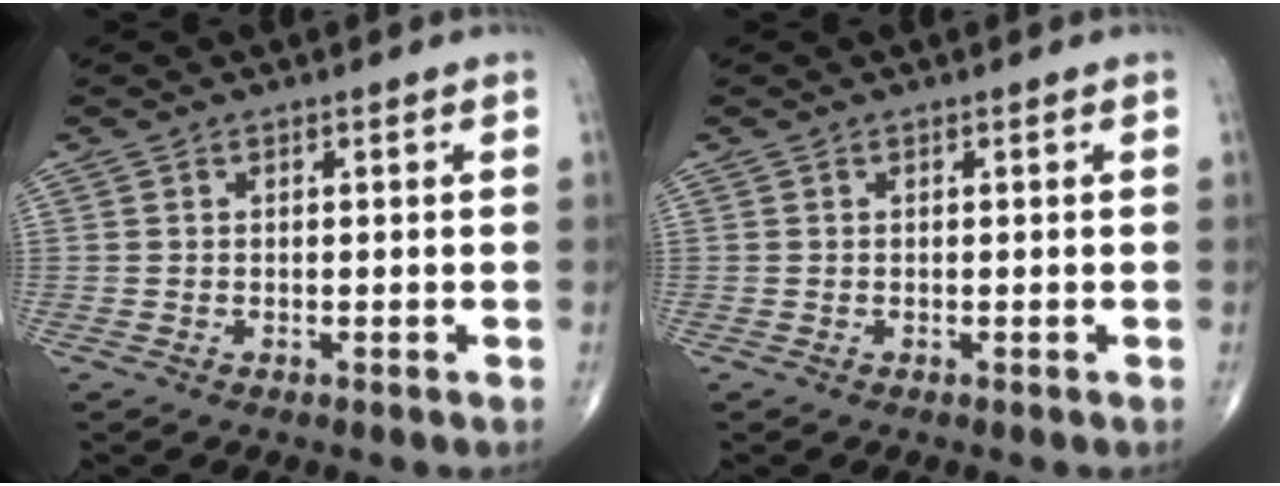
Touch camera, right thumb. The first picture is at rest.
{"total": 0.0}